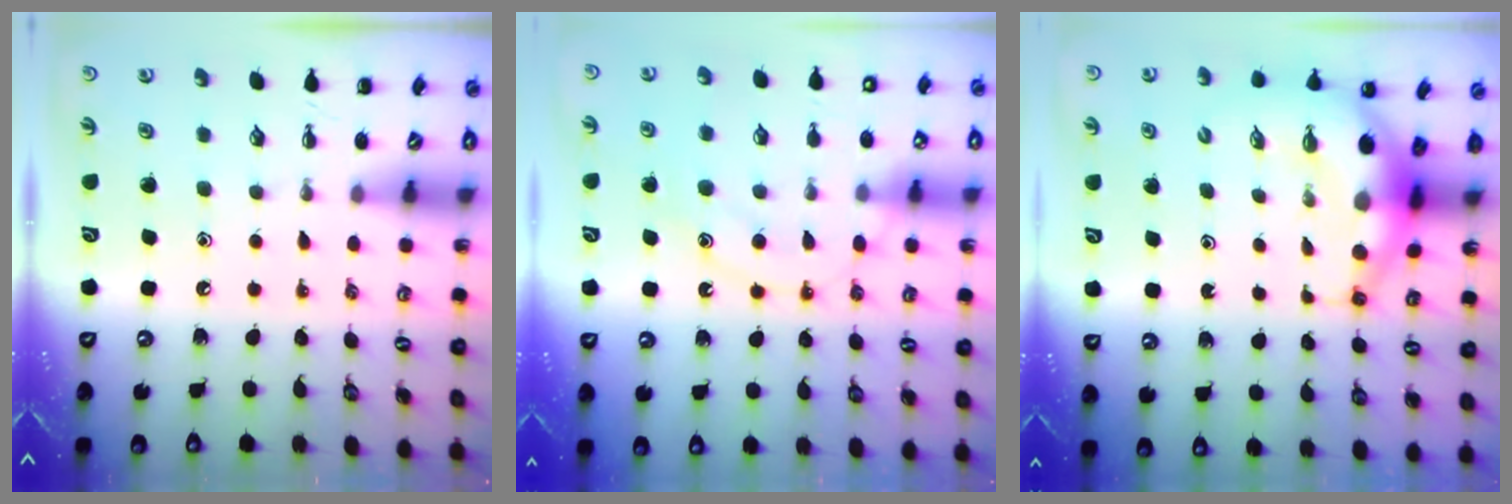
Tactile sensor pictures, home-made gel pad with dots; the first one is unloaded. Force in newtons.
{"total": 12.8, "press": 12.8, "slide": 0.7}
{"total": 7.3, "press": 7.1, "slide": 1.5}